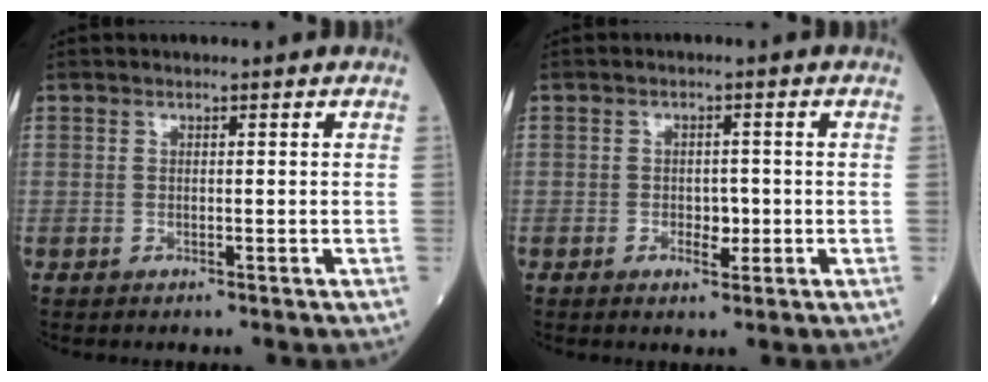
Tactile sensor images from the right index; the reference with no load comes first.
{"total": 2.7, "force": [-0.7, 1.5, 2.2], "torque": [-0.032, 0.004, -0.003]}